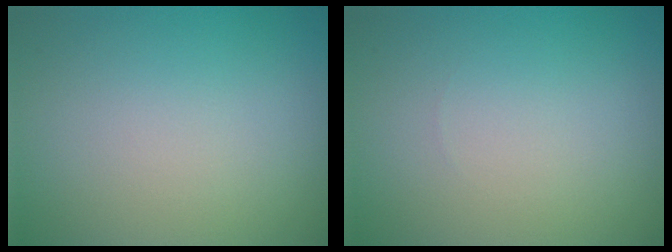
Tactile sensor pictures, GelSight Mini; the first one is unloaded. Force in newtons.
{"total": 0.0}